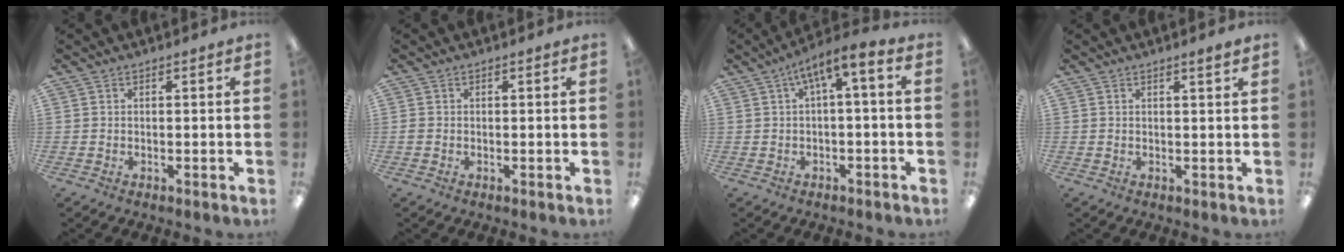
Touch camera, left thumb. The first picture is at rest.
{"total": 0.7, "force": [-0.2, 0.6, 0.4], "torque": [-0.006, 0.003, -0.005]}
{"total": 6.3, "force": [1.4, 1.3, 6.0], "torque": [-0.106, -0.003, 0.021]}
{"total": 1.6, "force": [1.2, 0.0, 1.0], "torque": [-0.013, -0.003, 0.018]}